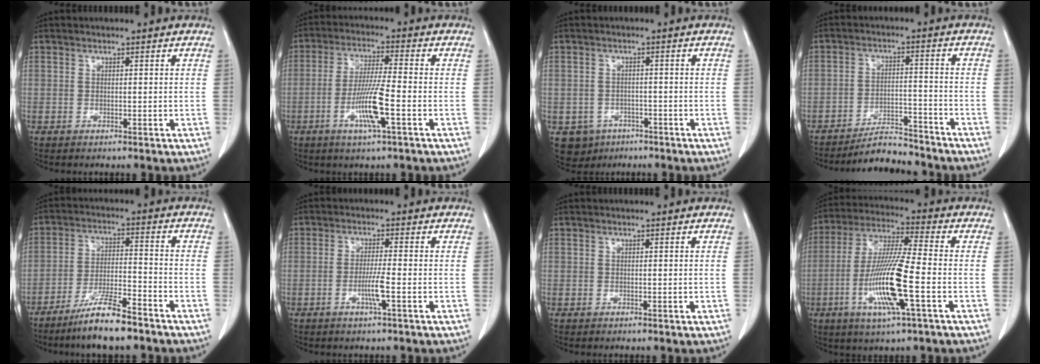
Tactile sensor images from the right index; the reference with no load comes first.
{"total": 8.2, "force": [-2.9, -0.1, 7.7], "torque": [-0.148, -0.010, -0.057]}
{"total": 5.2, "force": [-2.9, 4.2, 0.8], "torque": [-0.009, 0.008, -0.037]}
{"total": 7.3, "force": [-7.0, 1.4, 1.2], "torque": [-0.017, 0.006, -0.116]}
{"total": 9.5, "force": [-7.3, 0.8, 6.1], "torque": [-0.115, -0.019, -0.133]}
{"total": 3.5, "force": [-1.2, -0.5, 3.3], "torque": [-0.065, -0.006, -0.026]}
{"total": 0.0}
{"total": 13.7, "force": [-3.9, 0.4, 13.1], "torque": [-0.266, -0.014, -0.078]}